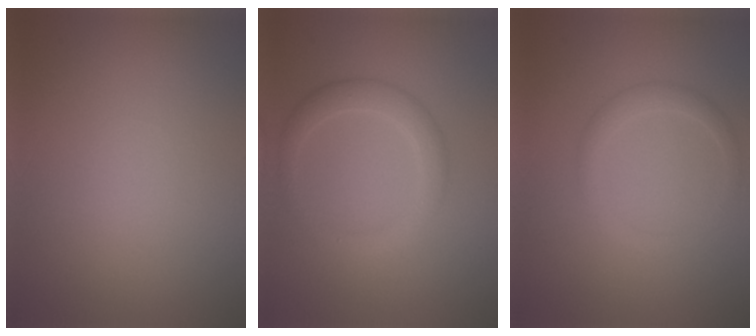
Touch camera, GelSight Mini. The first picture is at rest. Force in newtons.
{"total": 2.7, "press": 2.7, "slide": 0.1}
{"total": 1.6, "press": 1.6, "slide": 0.0}